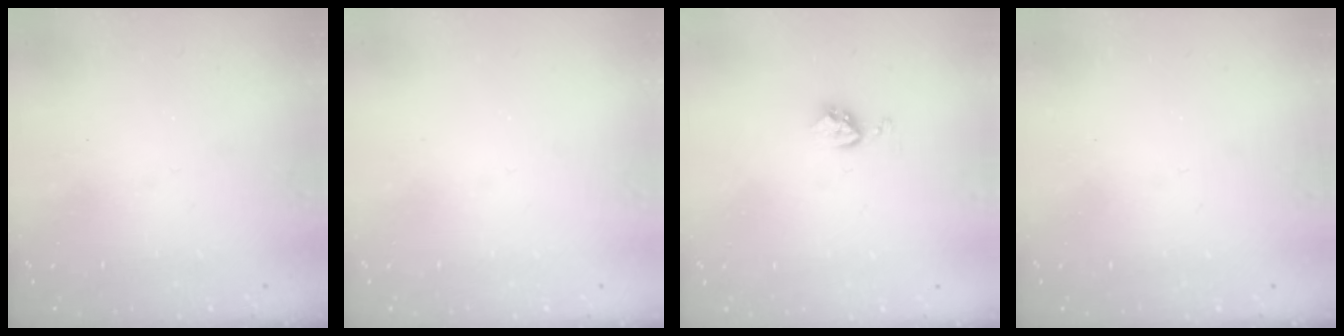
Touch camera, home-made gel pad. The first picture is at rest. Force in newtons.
{"total": 0.0}
{"total": 3.7, "press": 3.7, "slide": 0.5}
{"total": 0.0}